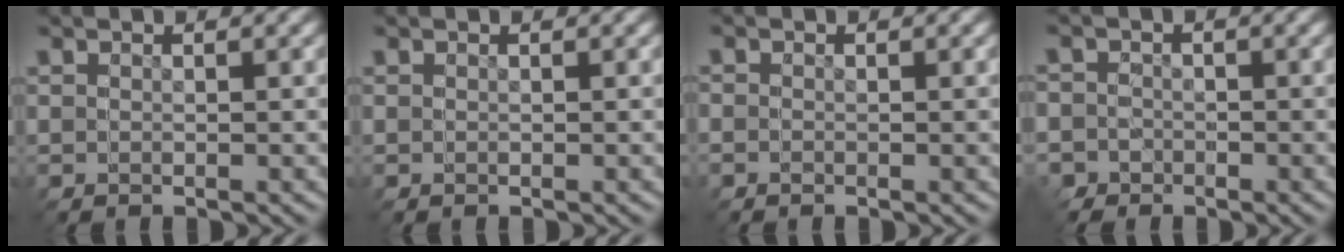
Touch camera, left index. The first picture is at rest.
{"total": 0.0}
{"total": 0.8, "force": [-0.2, 0.7, -0.3], "torque": [-0.012, -0.015, 0.004]}
{"total": 4.5, "force": [-0.9, 4.3, -1.1], "torque": [-0.010, -0.035, -0.006]}